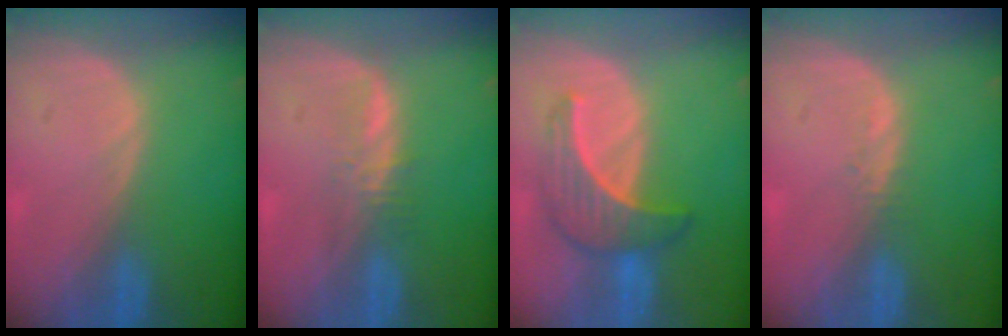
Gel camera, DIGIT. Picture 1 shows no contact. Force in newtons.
{"total": 2.4, "press": 2.4, "slide": 0.2}
{"total": 6.4, "press": 6.4, "slide": 0.8}
{"total": 0.9, "press": 0.8, "slide": 0.4}